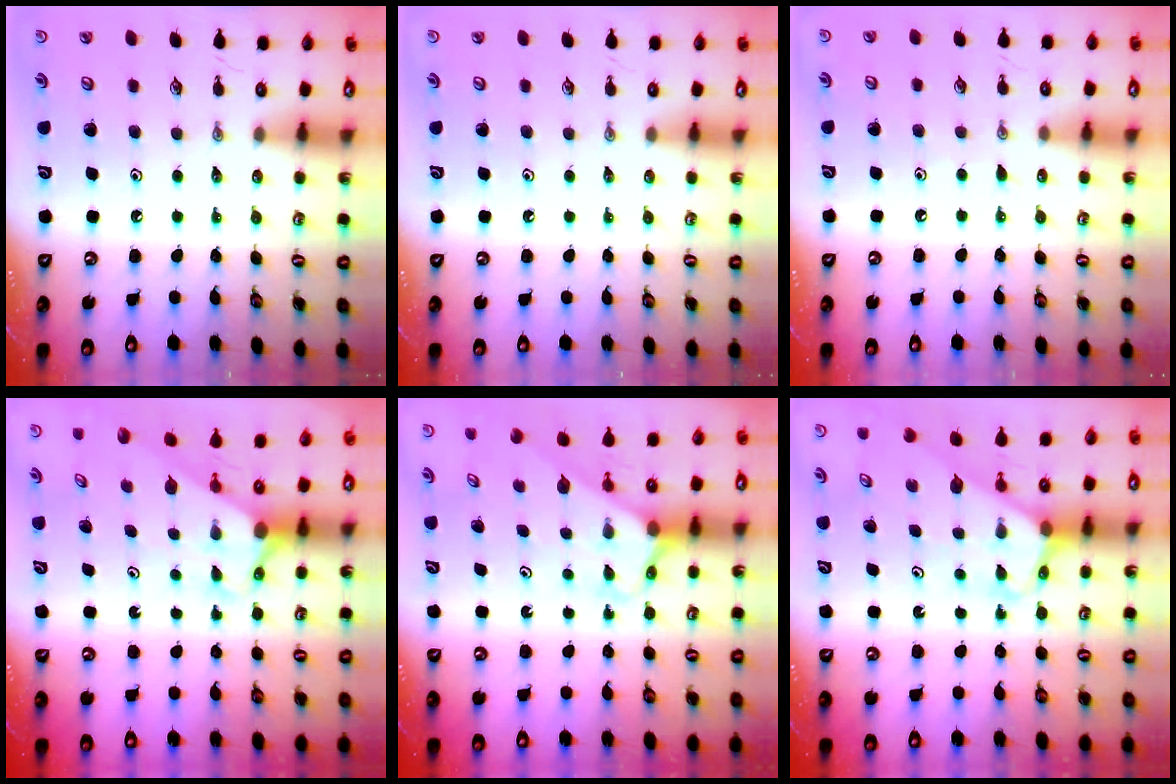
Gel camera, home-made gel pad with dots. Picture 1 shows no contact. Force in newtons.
{"total": 0.0}
{"total": 3.7, "press": 3.7, "slide": 0.5}
{"total": 2.7, "press": 2.7, "slide": 0.0}
{"total": 2.6, "press": 2.6, "slide": 0.2}
{"total": 3.2, "press": 3.1, "slide": 0.2}